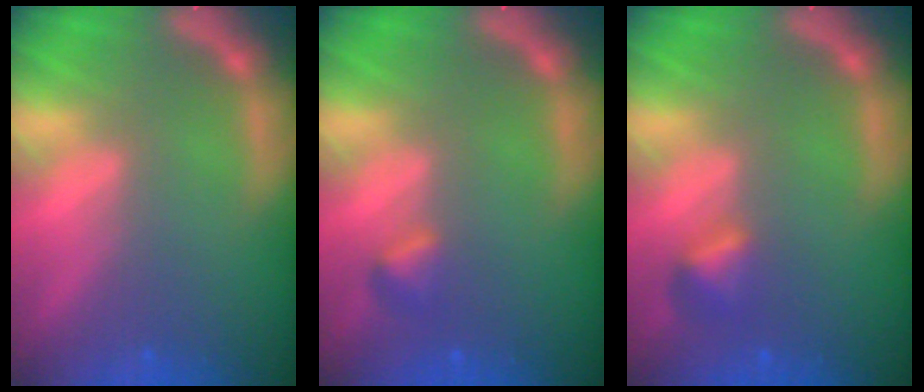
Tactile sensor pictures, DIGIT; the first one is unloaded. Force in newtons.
{"total": 1.4}
{"total": 1.9}